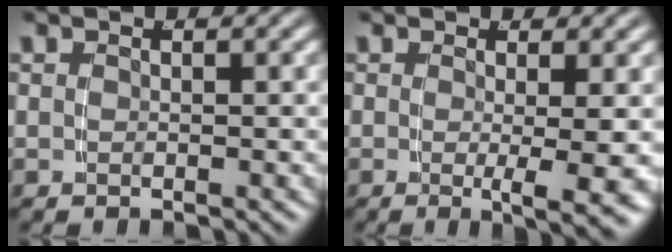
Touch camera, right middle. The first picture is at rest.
{"total": 4.3, "force": [-1.9, -0.4, 3.9], "torque": [-0.050, -0.020, -0.023]}